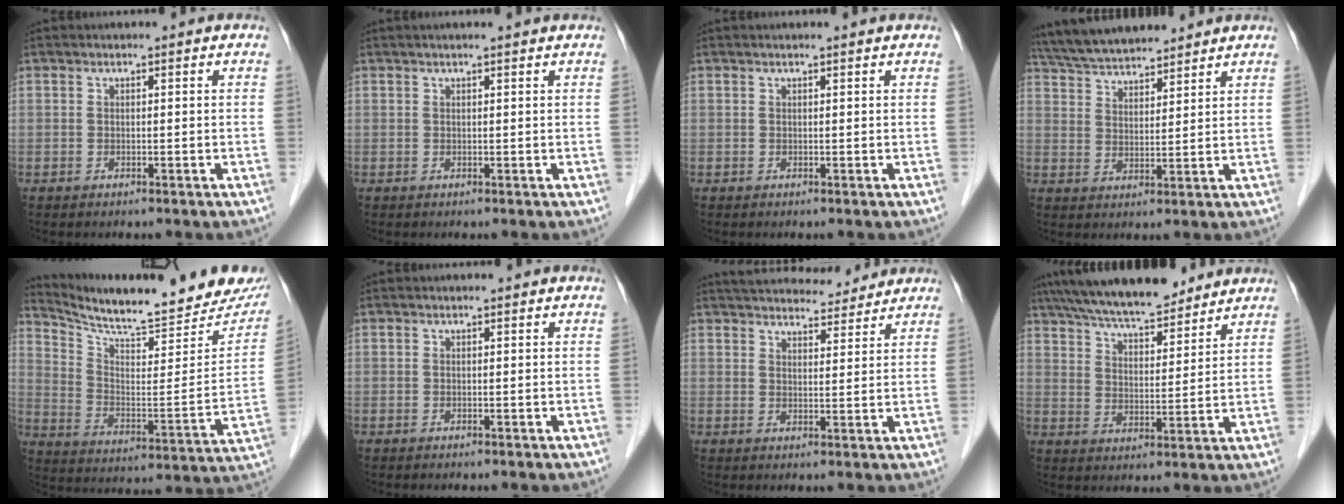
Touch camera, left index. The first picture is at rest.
{"total": 3.1, "force": [2.7, -0.1, 1.5], "torque": [-0.018, 0.018, 0.030]}
{"total": 1.4, "force": [1.3, 0.0, 0.6], "torque": [-0.010, 0.008, 0.015]}
{"total": 11.8, "force": [10.9, 2.2, 4.0], "torque": [-0.076, 0.029, 0.190]}
{"total": 21.4, "force": [19.4, 2.6, 8.8], "torque": [-0.141, -0.065, 0.274]}
{"total": 0.0}
{"total": 13.4, "force": [12.5, 2.7, 3.8], "torque": [-0.052, 0.021, 0.178]}
{"total": 14.9, "force": [13.0, 3.1, 6.5], "torque": [-0.113, 0.020, 0.213]}